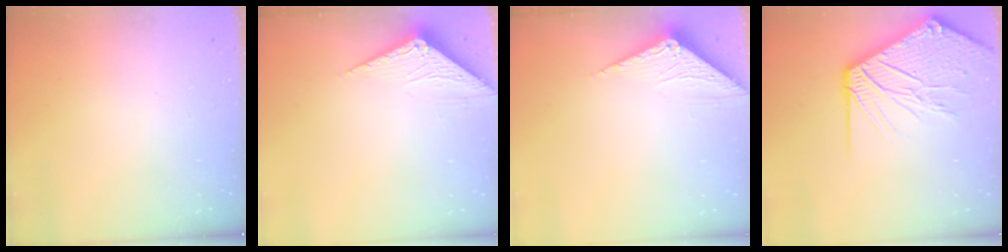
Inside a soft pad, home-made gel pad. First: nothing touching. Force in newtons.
{"total": 3.4, "press": 3.4, "slide": 0.2}
{"total": 3.4, "press": 3.4, "slide": 0.2}
{"total": 18.3, "press": 18.2, "slide": 2.4}